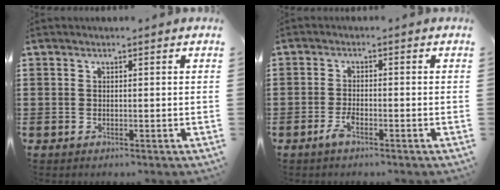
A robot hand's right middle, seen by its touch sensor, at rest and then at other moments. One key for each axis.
{"total": 2.6, "fx": -1.6, "fy": 0.6, "fz": 2.0, "tx": -0.049, "ty": -0.003, "tz": -0.033}